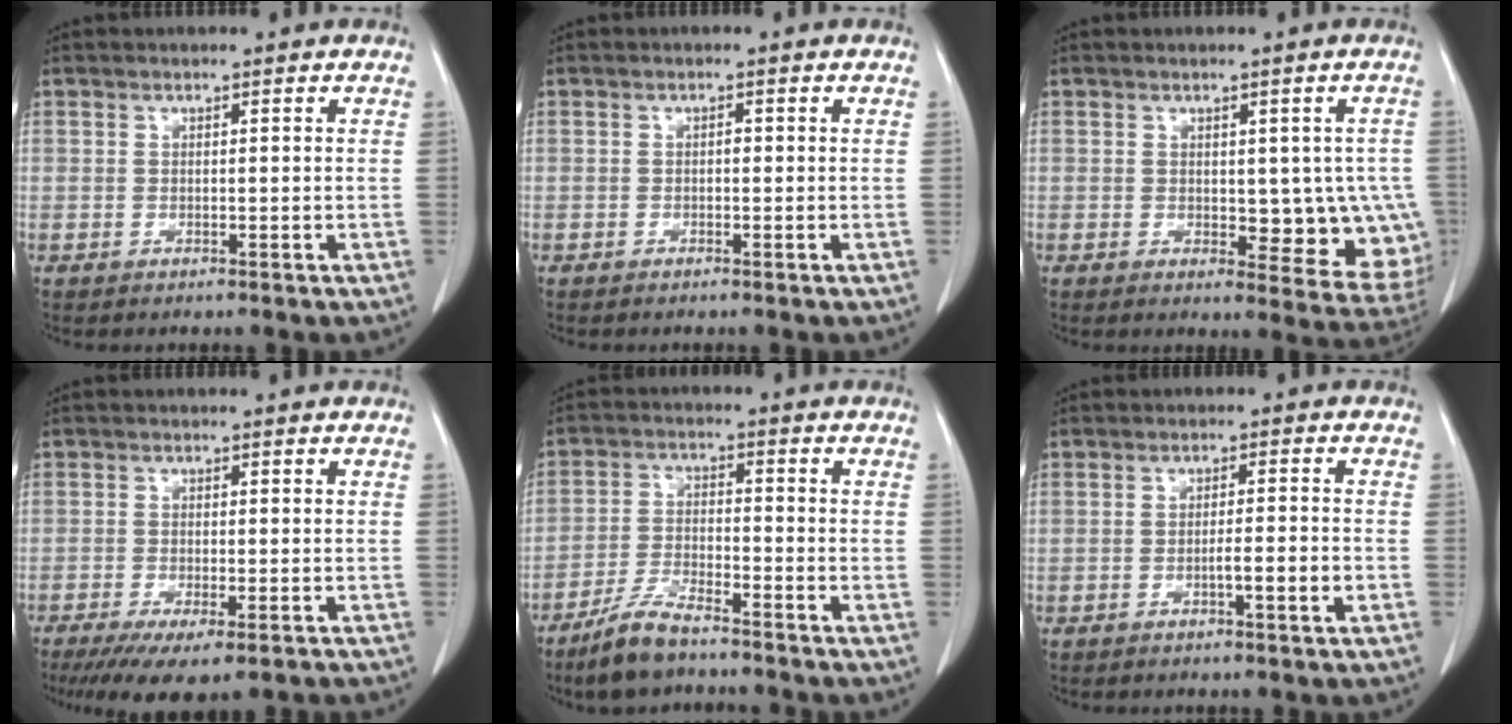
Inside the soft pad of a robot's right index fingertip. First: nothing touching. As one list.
[{"total": 0.6, "force": [-0.1, 0.3, 0.5], "torque": [-0.007, 0.002, -0.003]}, {"total": 10.1, "force": [-0.5, 5.1, 8.7], "torque": [-0.080, -0.002, 0.005]}, {"total": 10.7, "force": [-7.9, 2.4, 6.8], "torque": [-0.097, -0.019, -0.118]}, {"total": 7.2, "force": [-5.9, 1.4, 4.0], "torque": [-0.087, -0.016, -0.114]}, {"total": 3.6, "force": [-1.3, 0.1, 3.4], "torque": [-0.052, -0.001, -0.020]}]